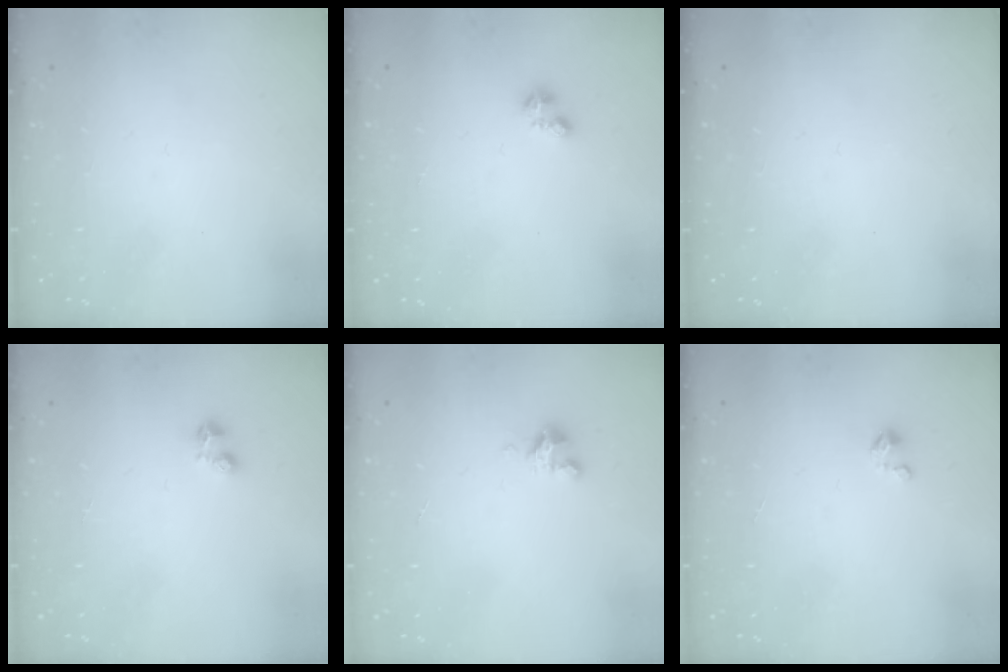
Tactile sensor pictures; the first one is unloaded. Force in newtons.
{"total": 1.1, "press": 1.1, "slide": 0.3}
{"total": 0.0}
{"total": 2.9, "press": 2.8, "slide": 0.6}
{"total": 2.8, "press": 2.8, "slide": 0.2}
{"total": 0.0}